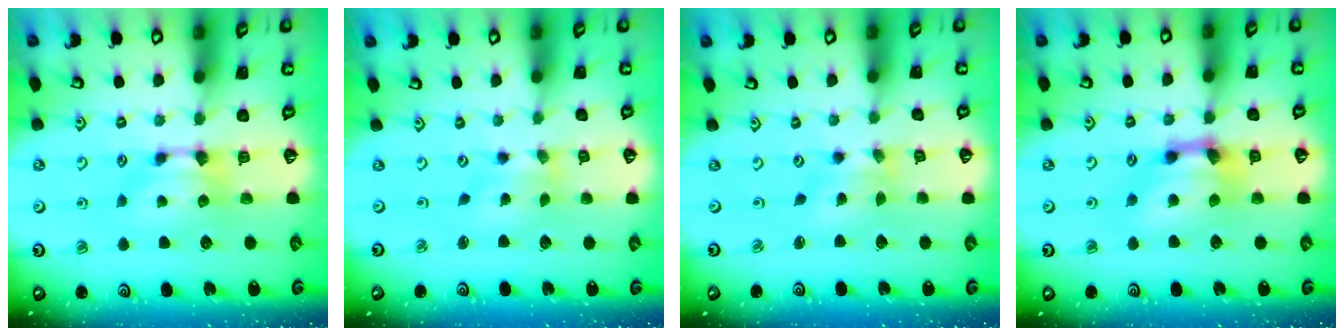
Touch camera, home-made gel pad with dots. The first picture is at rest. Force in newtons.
{"total": 1.5, "press": 1.0, "slide": 1.1}
{"total": 1.4, "press": 0.9, "slide": 1.1}
{"total": 4.3, "press": 3.3, "slide": 2.7}